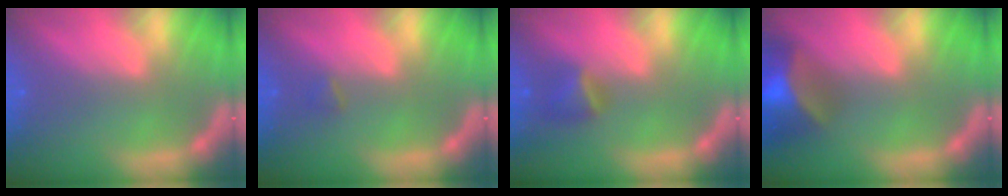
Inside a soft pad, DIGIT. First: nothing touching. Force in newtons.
{"total": 0.9}
{"total": 2.4}
{"total": 9.0}